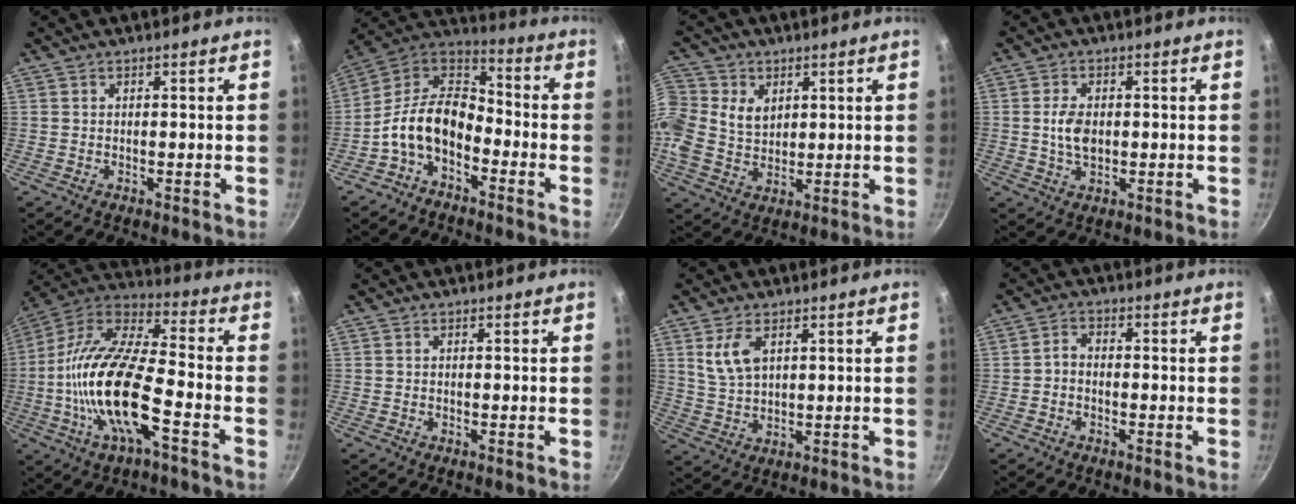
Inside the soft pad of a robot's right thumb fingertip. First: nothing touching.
{"total": 13.5, "force": [-5.0, 8.4, 9.2], "torque": [-0.155, 0.070, -0.119]}
{"total": 11.2, "force": [2.7, 9.2, 5.7], "torque": [-0.126, 0.004, 0.046]}
{"total": 5.1, "force": [0.1, 3.2, 3.9], "torque": [-0.068, 0.000, 0.001]}
{"total": 20.4, "force": [-5.7, 7.1, 18.2], "torque": [-0.349, 0.039, -0.127]}
{"total": 0.0}
{"total": 6.5, "force": [2.7, 3.6, 4.7], "torque": [-0.086, -0.015, 0.060]}
{"total": 2.3, "force": [-1.0, 1.5, 1.4], "torque": [-0.027, 0.018, -0.026]}